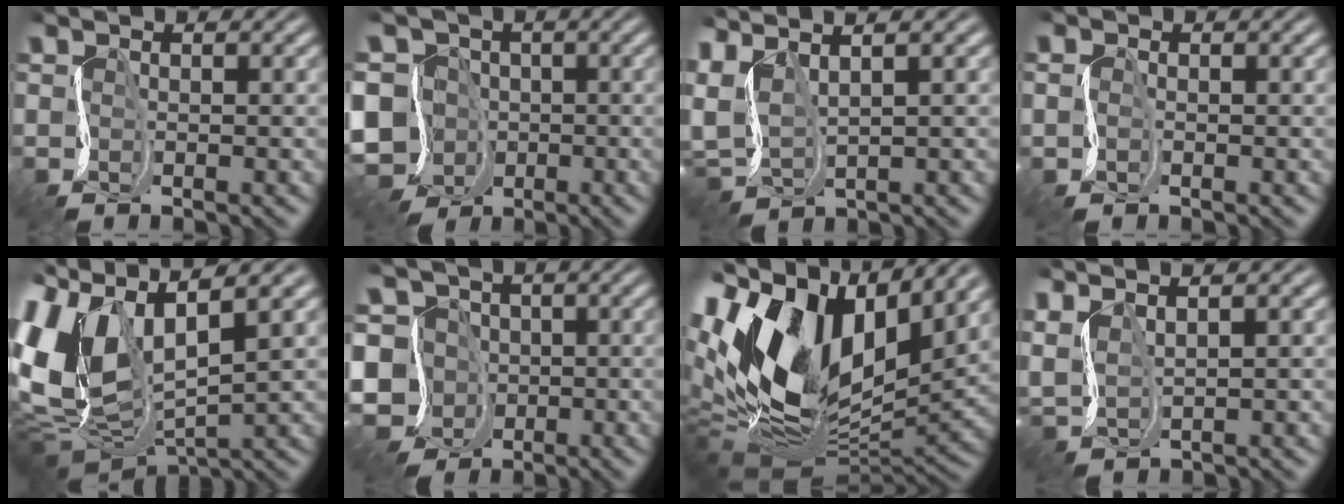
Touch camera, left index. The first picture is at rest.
{"total": 10.9, "force": [-5.4, 8.5, 4.2], "torque": [-0.081, -0.018, -0.115]}
{"total": 5.9, "force": [2.0, 2.3, 5.0], "torque": [-0.111, 0.013, 0.042]}
{"total": 0.8, "force": [-0.3, 0.7, 0.3], "torque": [-0.008, -0.006, -0.003]}
{"total": 11.0, "force": [3.2, 5.9, 8.7], "torque": [-0.209, -0.006, 0.060]}
{"total": 9.7, "force": [-4.0, 8.3, 3.3], "torque": [-0.066, 0.002, -0.105]}
{"total": 17.2, "force": [2.8, 9.8, 13.8], "torque": [-0.293, 0.006, 0.045]}
{"total": 5.8, "force": [3.3, 2.5, 4.1], "torque": [-0.109, 0.029, 0.060]}